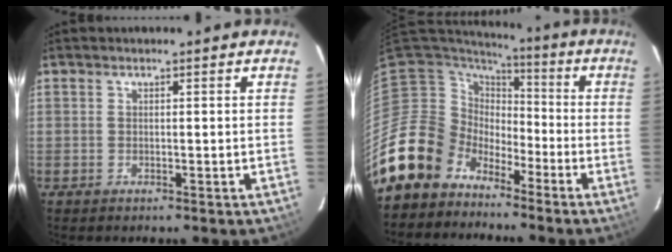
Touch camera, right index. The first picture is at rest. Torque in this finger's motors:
{"motor_torque": [0.90, -1.00, -0.06, -0.21]}